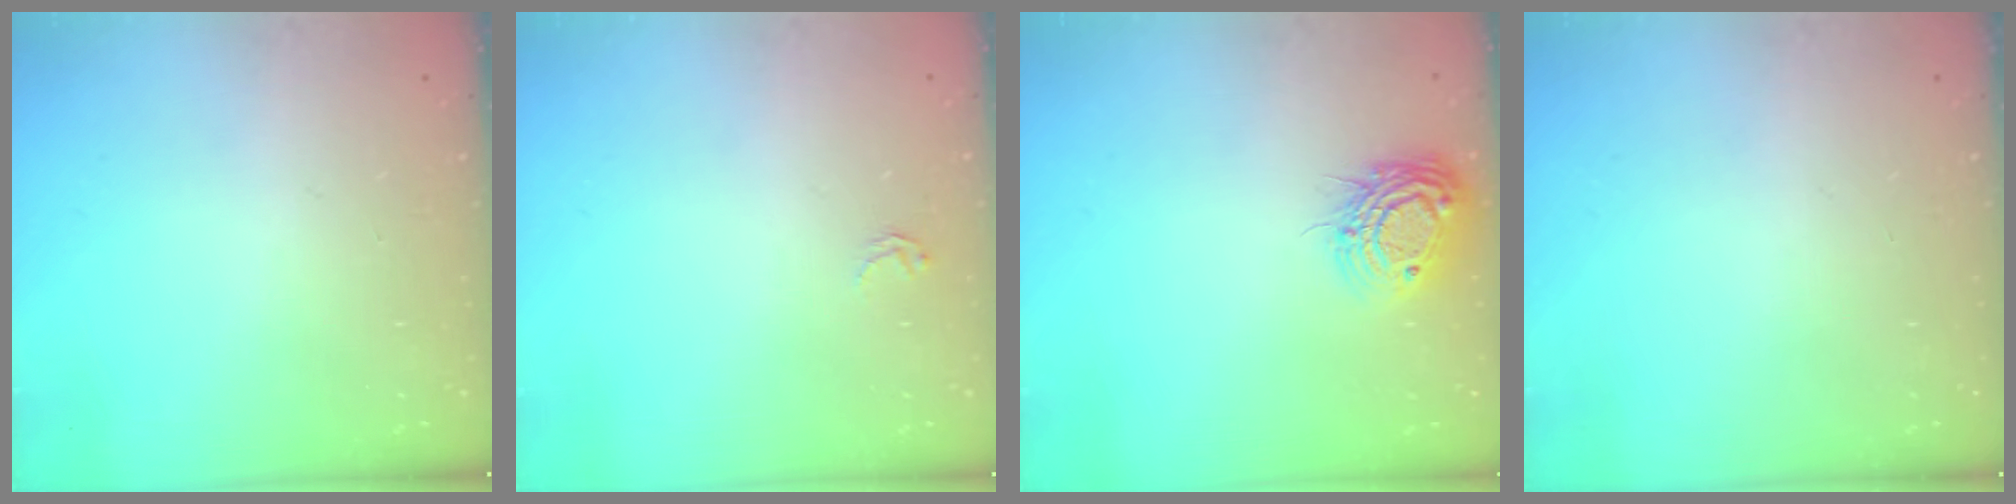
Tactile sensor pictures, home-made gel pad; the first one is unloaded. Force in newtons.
{"total": 1.8, "press": 1.8, "slide": 0.0}
{"total": 11.0, "press": 10.9, "slide": 1.0}
{"total": 0.0}